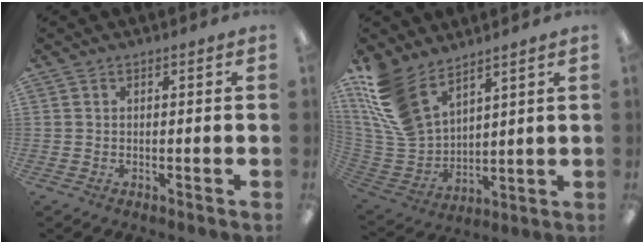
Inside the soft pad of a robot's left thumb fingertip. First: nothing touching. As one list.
[{"total": 15.7, "force": [10.6, 8.2, 8.1], "torque": [-0.218, -0.049, 0.206]}]